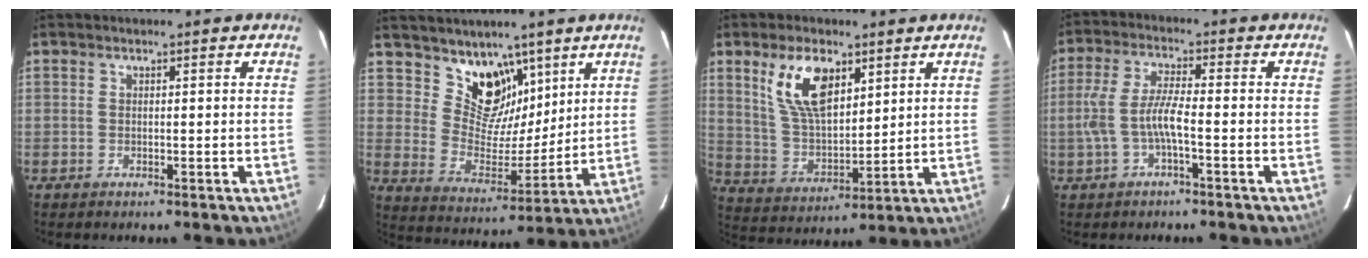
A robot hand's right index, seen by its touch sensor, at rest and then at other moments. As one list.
[{"total": 11.6, "force": [7.9, 7.4, 4.1], "torque": [-0.067, -0.013, 0.149]}, {"total": 12.3, "force": [6.1, 6.1, 8.8], "torque": [-0.168, 0.012, 0.128]}, {"total": 6.4, "force": [-2.0, 1.0, 6.0], "torque": [-0.130, 0.007, -0.034]}]